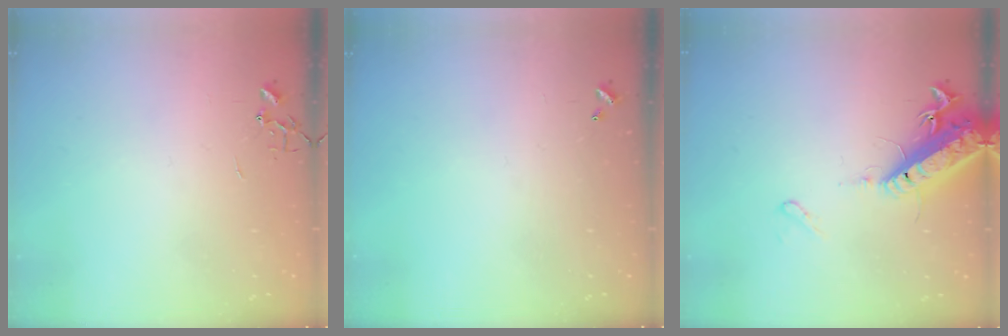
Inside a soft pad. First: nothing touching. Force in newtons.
{"total": 0.0}
{"total": 16.9, "press": 16.5, "slide": 3.9}